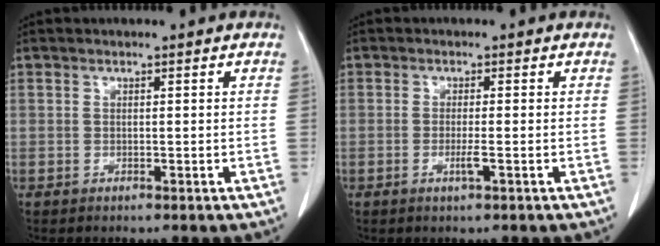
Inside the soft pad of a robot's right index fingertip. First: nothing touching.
{"total": 1.8, "force": [-0.5, -0.1, 1.7], "torque": [-0.031, -0.003, -0.006]}